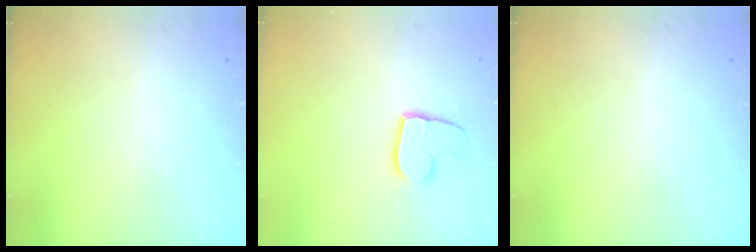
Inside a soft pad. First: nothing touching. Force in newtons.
{"total": 8.9, "press": 8.9, "slide": 0.4}
{"total": 0.0}